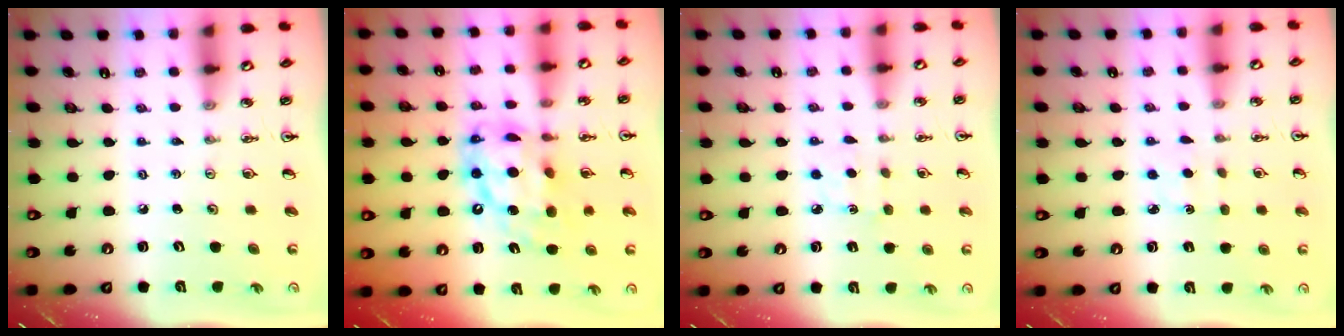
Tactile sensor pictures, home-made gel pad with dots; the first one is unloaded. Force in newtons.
{"total": 15.9, "press": 15.9, "slide": 1.4}
{"total": 3.9, "press": 3.9, "slide": 0.5}
{"total": 2.7, "press": 2.6, "slide": 0.3}